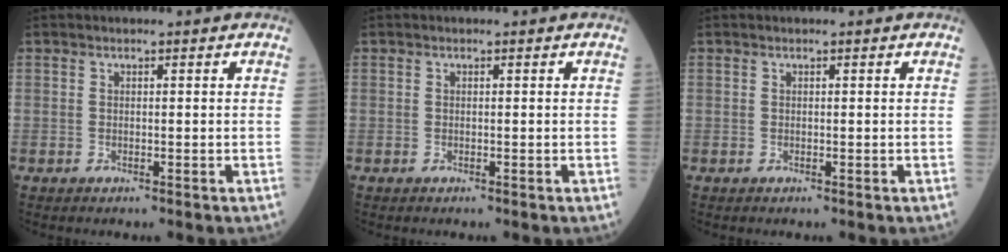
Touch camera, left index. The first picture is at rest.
{"total": 0.0}
{"total": 0.0}